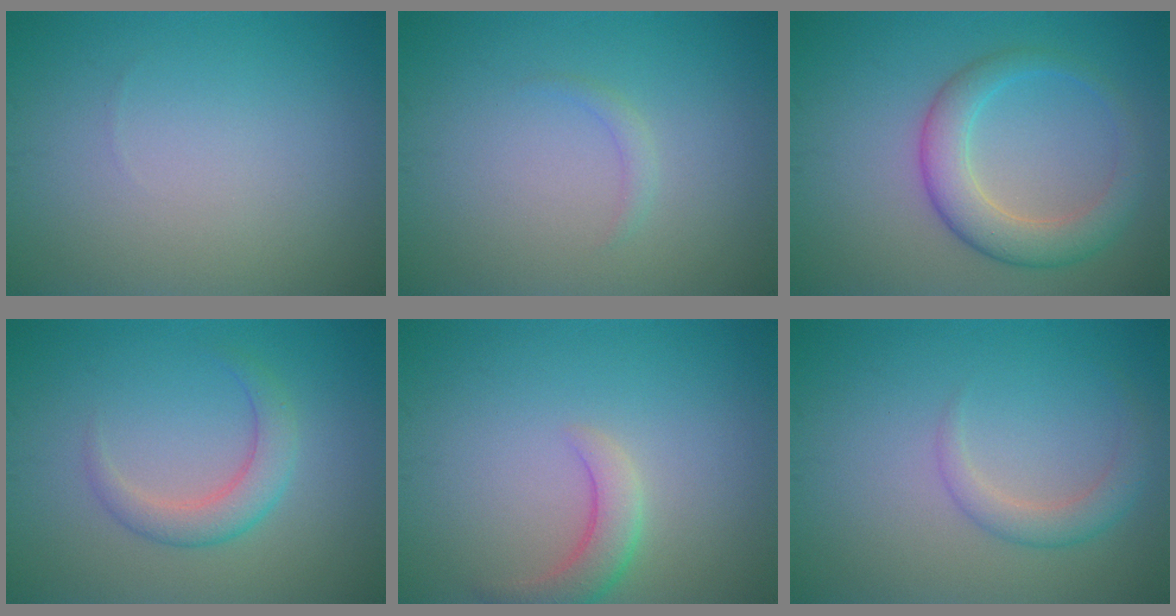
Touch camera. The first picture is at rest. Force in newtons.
{"total": 0.8, "press": 0.8, "slide": 0.0}
{"total": 4.7, "press": 4.7, "slide": 0.1}
{"total": 2.8, "press": 2.8, "slide": 0.1}
{"total": 2.9, "press": 2.8, "slide": 0.3}
{"total": 2.3, "press": 2.2, "slide": 0.1}